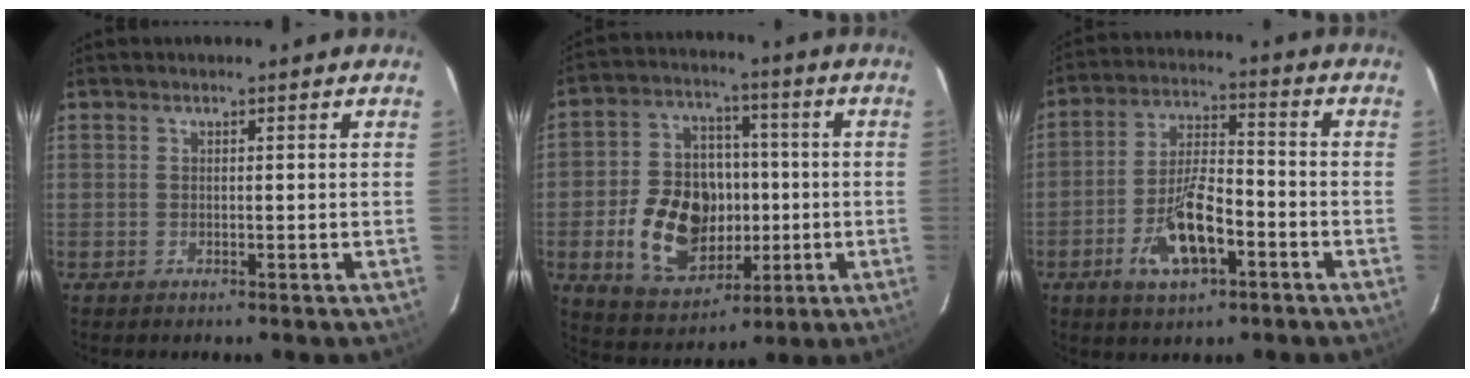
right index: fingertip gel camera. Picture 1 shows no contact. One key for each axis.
{"total": 16.3, "fx": -2.9, "fy": 11.9, "fz": 10.7, "tx": -0.230, "ty": 0.020, "tz": -0.027}
{"total": 11.1, "fx": -5.0, "fy": 4.2, "fz": 8.9, "tx": -0.182, "ty": 0.003, "tz": -0.086}